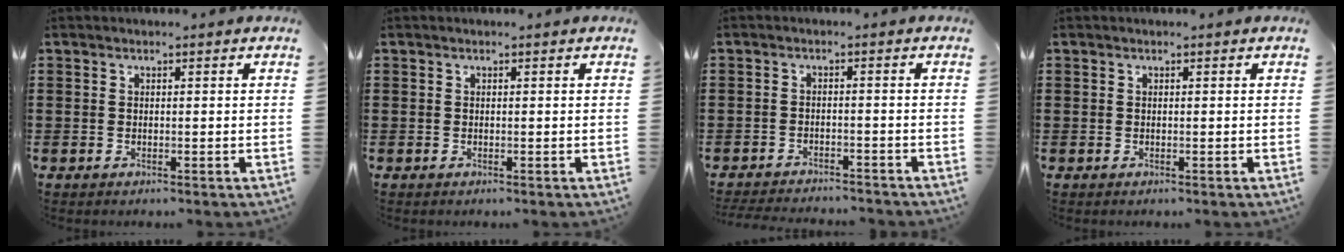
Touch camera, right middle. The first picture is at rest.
{"total": 0.0}
{"total": 2.7, "force": [-2.7, 0.0, 0.2], "torque": [-0.009, -0.003, -0.056]}
{"total": 0.0}